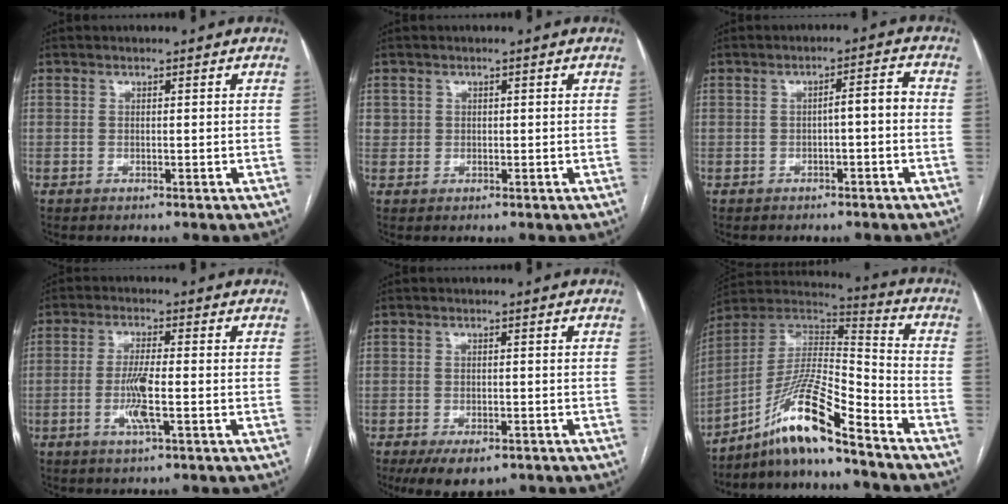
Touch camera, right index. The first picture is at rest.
{"total": 1.4, "force": [0.5, 1.3, 0.1], "torque": [0.010, 0.005, 0.004]}
{"total": 3.2, "force": [-0.6, 0.6, 3.0], "torque": [-0.041, 0.015, -0.008]}
{"total": 5.5, "force": [-1.4, 0.2, 5.3], "torque": [-0.108, -0.008, -0.027]}
{"total": 5.7, "force": [-3.7, 2.5, 3.5], "torque": [-0.056, -0.008, -0.053]}
{"total": 13.5, "force": [-9.9, 0.3, 9.2], "torque": [-0.172, 0.017, -0.179]}